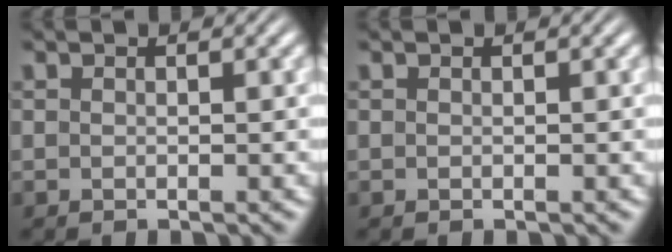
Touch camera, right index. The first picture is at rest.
{"total": 0.0}